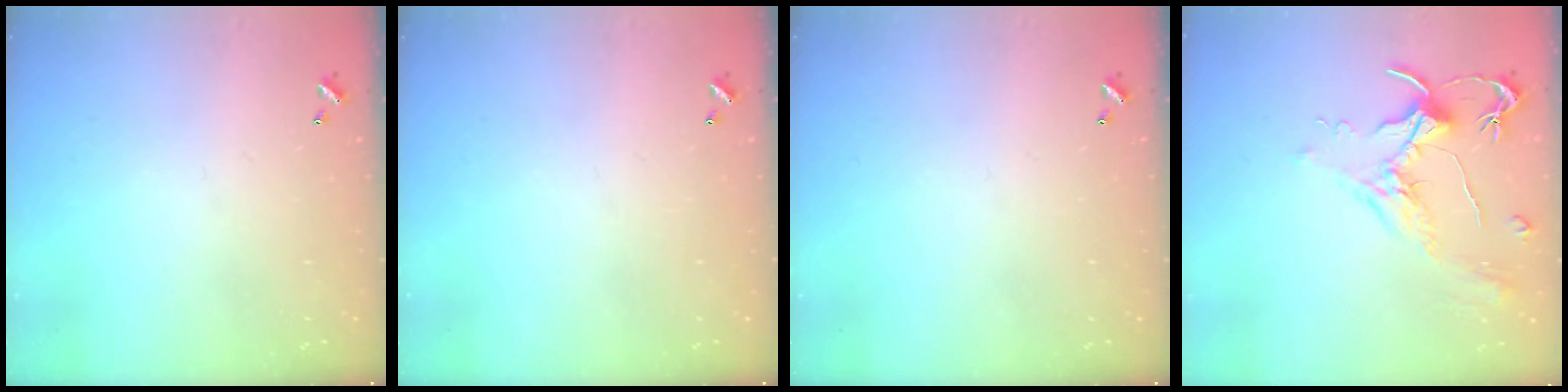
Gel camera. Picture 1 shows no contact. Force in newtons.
{"total": 0.0}
{"total": 0.0}
{"total": 1.8, "press": 1.7, "slide": 0.8}